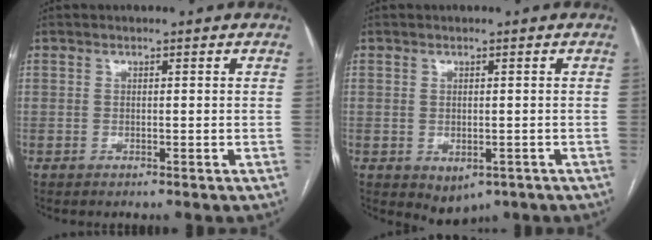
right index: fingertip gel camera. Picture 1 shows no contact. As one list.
[{"total": 3.8, "force": [-1.6, 2.6, 2.3], "torque": [-0.027, -0.003, -0.008]}]